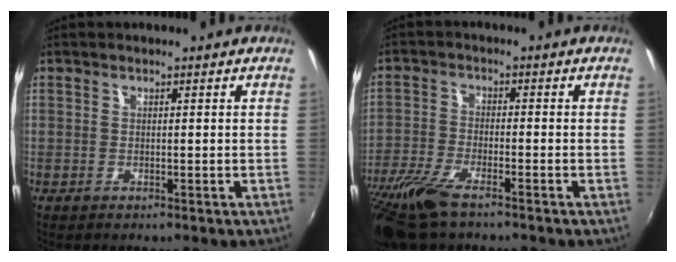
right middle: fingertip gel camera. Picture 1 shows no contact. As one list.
[{"total": 11.5, "force": [-8.5, 2.9, 7.1], "torque": [-0.170, -0.037, -0.169]}]